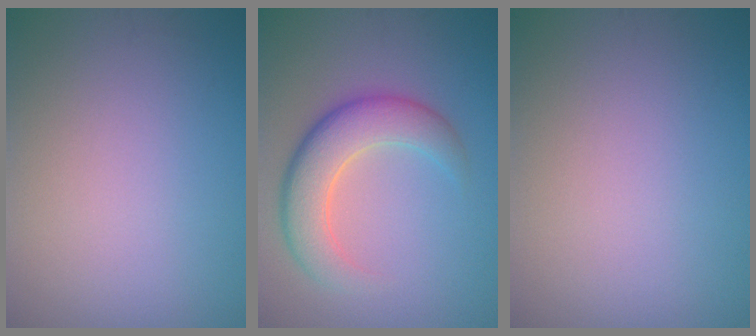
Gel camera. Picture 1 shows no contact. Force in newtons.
{"total": 5.8, "press": 5.8, "slide": 0.4}
{"total": 0.0}